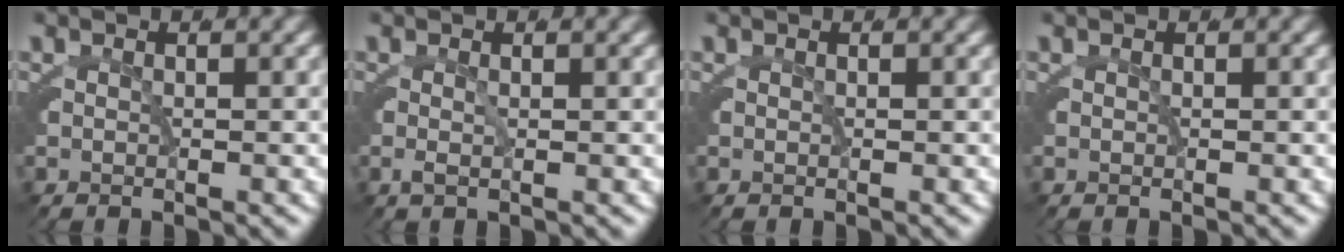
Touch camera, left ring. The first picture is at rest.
{"total": 0.7, "force": [-0.2, 0.2, 0.6], "torque": [-0.016, -0.011, 0.000]}
{"total": 0.0}
{"total": 0.0}